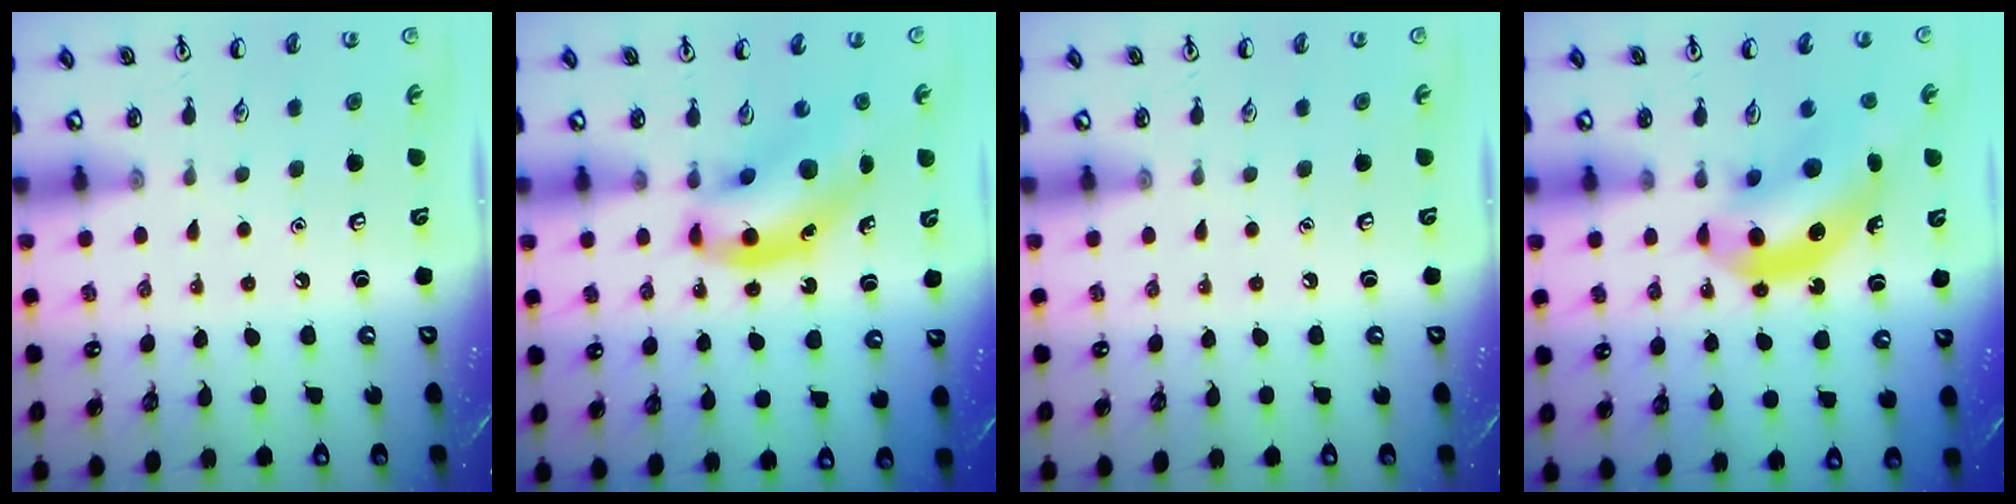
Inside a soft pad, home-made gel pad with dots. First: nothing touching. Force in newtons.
{"total": 11.5, "press": 11.0, "slide": 3.1}
{"total": 0.0}
{"total": 11.6, "press": 11.0, "slide": 3.5}